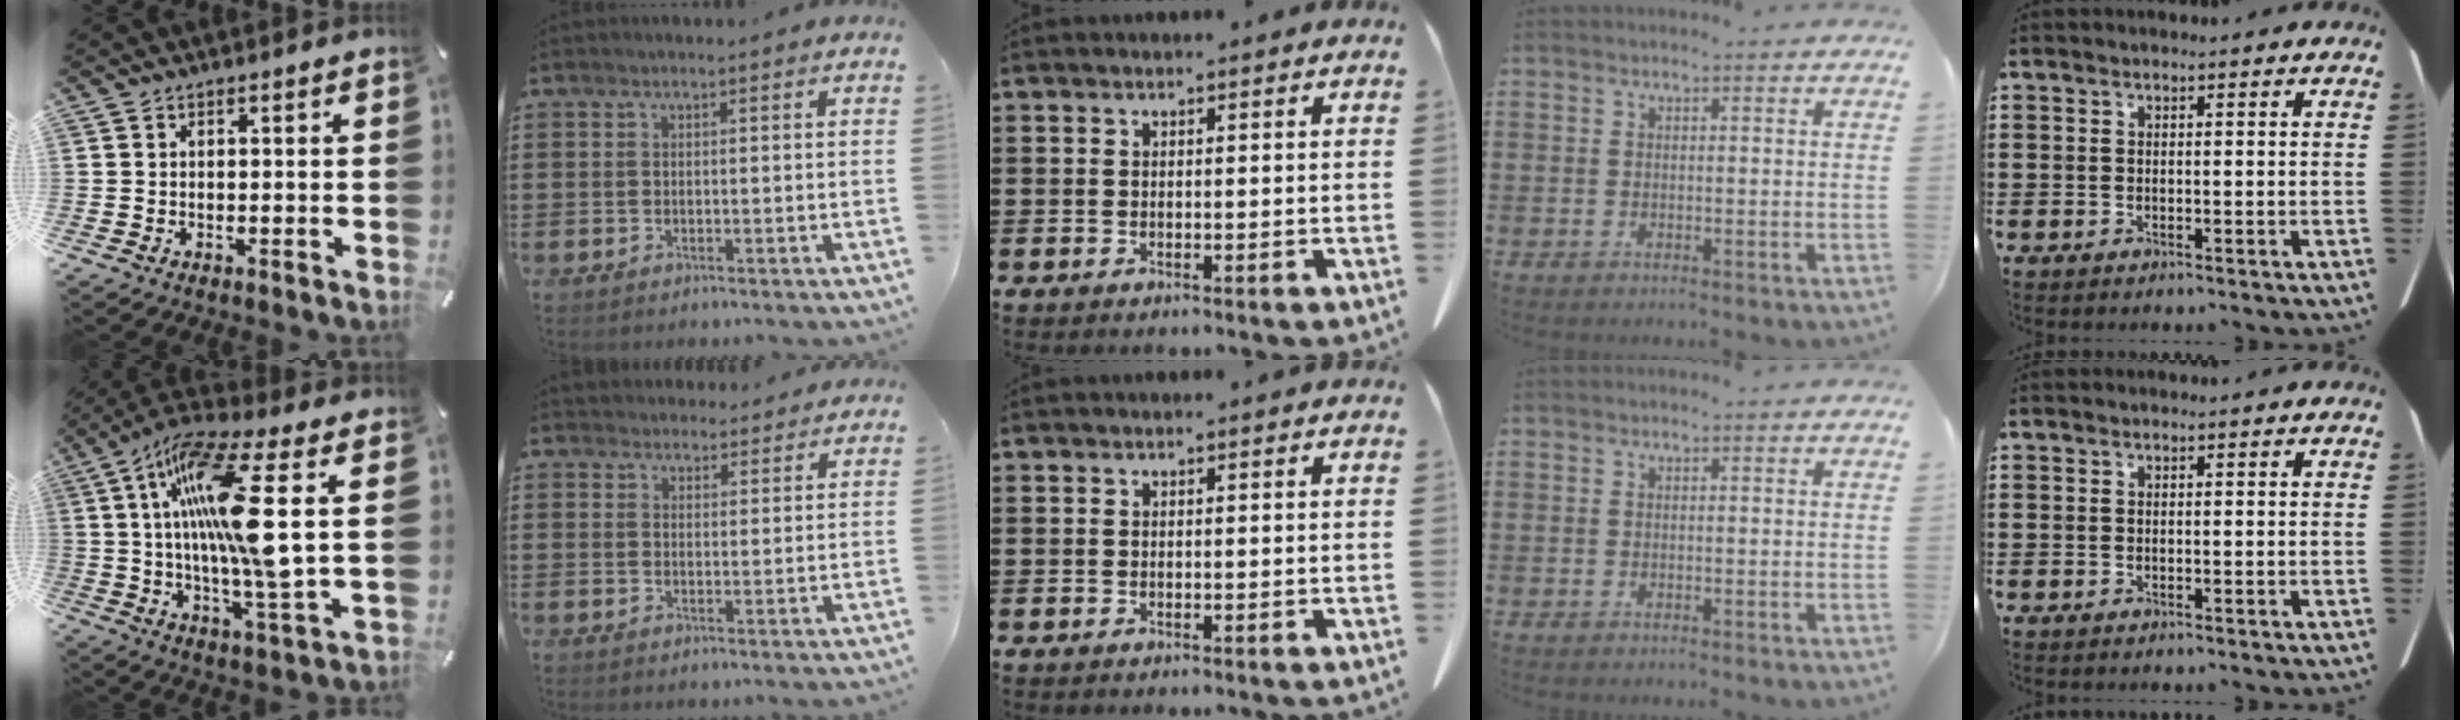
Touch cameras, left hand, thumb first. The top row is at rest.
{"thumb": {"total": 18.2, "force": [3.7, 2.8, 17.6], "torque": [-0.348, -0.019, 0.038]}, "index": {"total": 3.1, "force": [2.9, 0.9, -0.2], "torque": [-0.006, -0.007, 0.056]}}